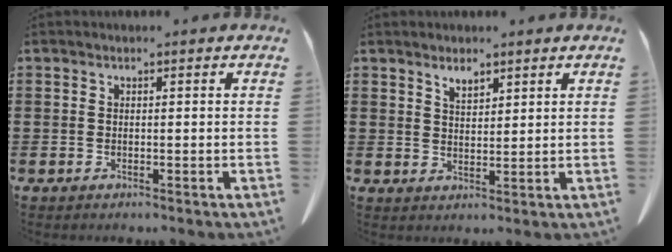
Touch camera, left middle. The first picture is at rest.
{"total": 2.3, "force": [2.0, 0.8, 0.9], "torque": [-0.022, 0.000, 0.038]}